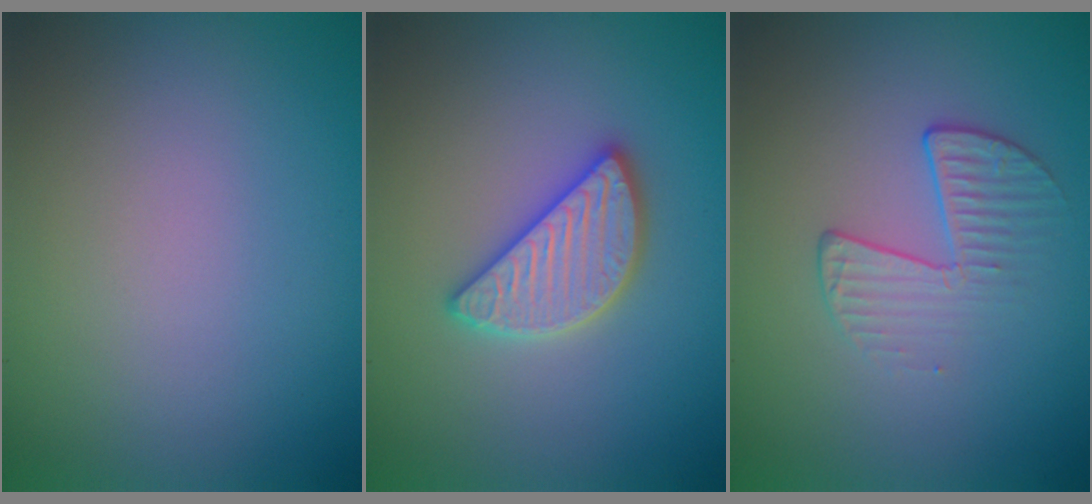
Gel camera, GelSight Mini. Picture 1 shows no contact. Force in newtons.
{"total": 4.5, "press": 4.5, "slide": 0.3}
{"total": 2.2, "press": 1.3, "slide": 1.8}